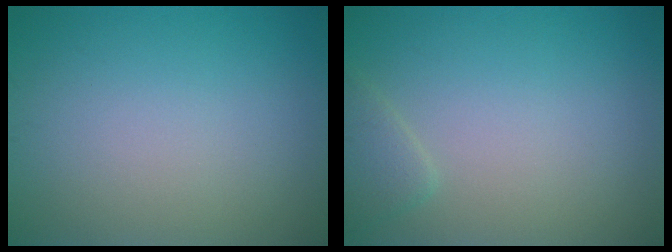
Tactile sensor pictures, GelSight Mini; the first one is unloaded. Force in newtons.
{"total": 1.5, "press": 1.5, "slide": 0.1}